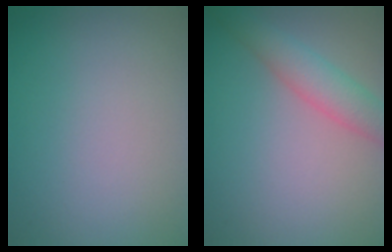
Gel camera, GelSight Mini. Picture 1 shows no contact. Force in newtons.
{"total": 3.7, "press": 3.7, "slide": 0.2}